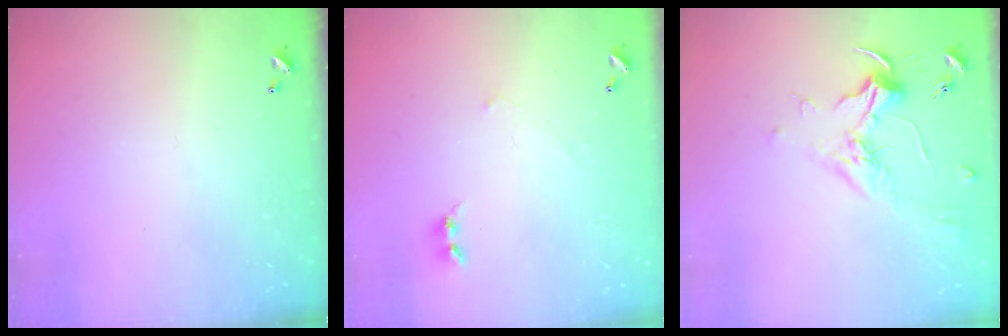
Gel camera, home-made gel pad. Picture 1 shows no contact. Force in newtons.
{"total": 1.7, "press": 1.6, "slide": 0.4}
{"total": 1.8, "press": 1.6, "slide": 0.7}